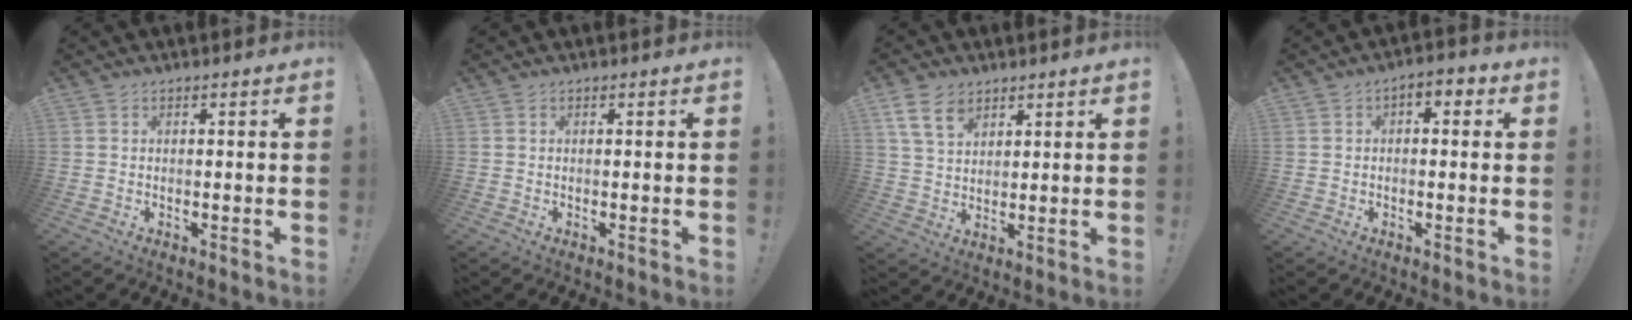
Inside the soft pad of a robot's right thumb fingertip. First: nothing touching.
{"total": 0.0}
{"total": 9.2, "force": [5.4, 5.7, 4.7], "torque": [-0.085, -0.014, 0.106]}
{"total": 3.1, "force": [-0.4, 1.9, 2.4], "torque": [-0.026, 0.005, -0.011]}